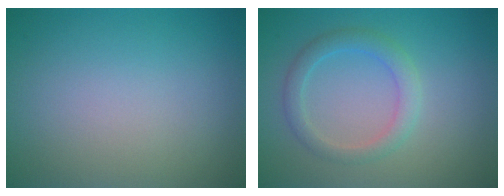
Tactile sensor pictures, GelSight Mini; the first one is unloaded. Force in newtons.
{"total": 2.6, "press": 2.6, "slide": 0.4}